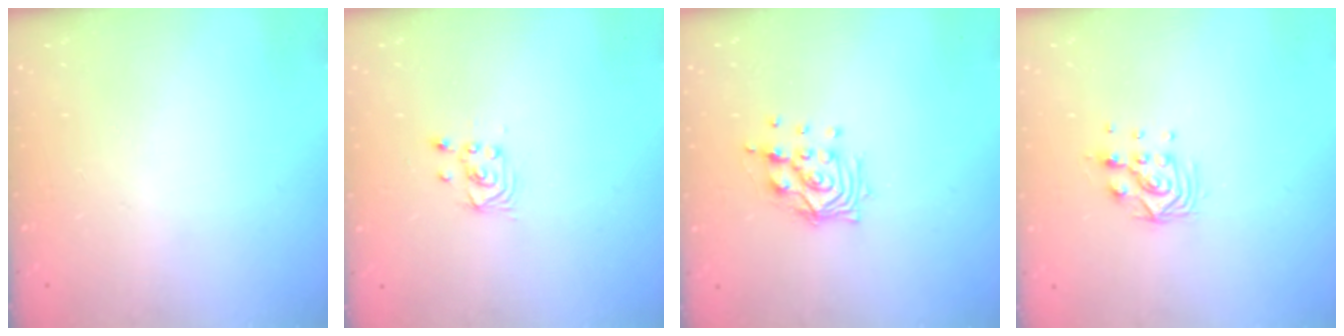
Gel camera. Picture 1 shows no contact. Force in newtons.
{"total": 2.2, "press": 2.2, "slide": 0.2}
{"total": 9.6, "press": 9.6, "slide": 0.8}
{"total": 8.8, "press": 8.8, "slide": 0.6}